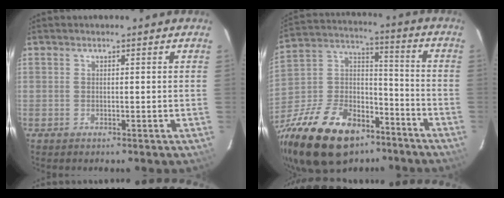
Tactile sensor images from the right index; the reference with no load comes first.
{"total": 28.4, "force": [-18.5, 15.3, 15.2], "torque": [-0.333, 0.013, -0.291]}